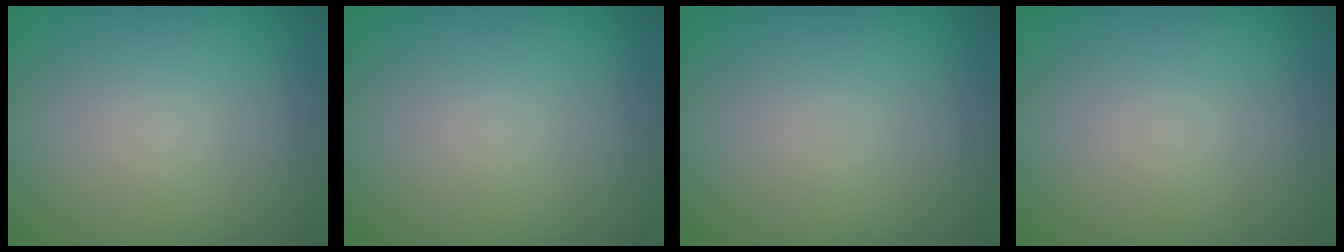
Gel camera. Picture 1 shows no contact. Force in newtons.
{"total": 0.0}
{"total": 0.0}
{"total": 0.0}